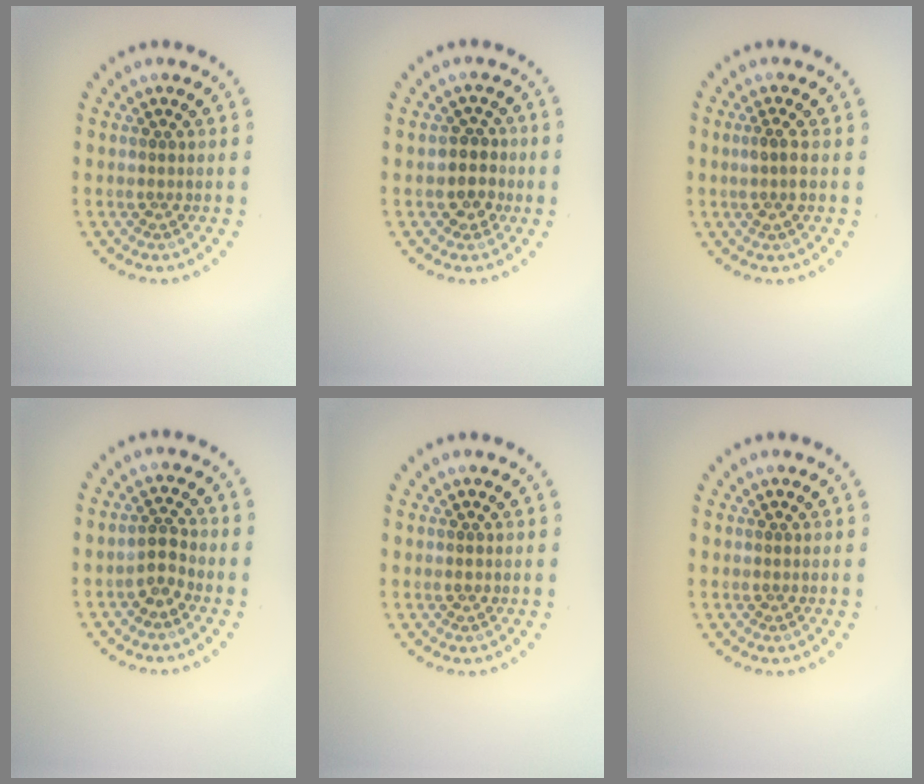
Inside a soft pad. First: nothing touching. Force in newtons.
{"total": 2.3, "press": 2.2, "slide": 0.8}
{"total": 1.4, "press": 1.2, "slide": 0.7}
{"total": 1.9, "press": 1.7, "slide": 0.8}
{"total": 0.6, "press": 0.6, "slide": 0.1}
{"total": 0.0}